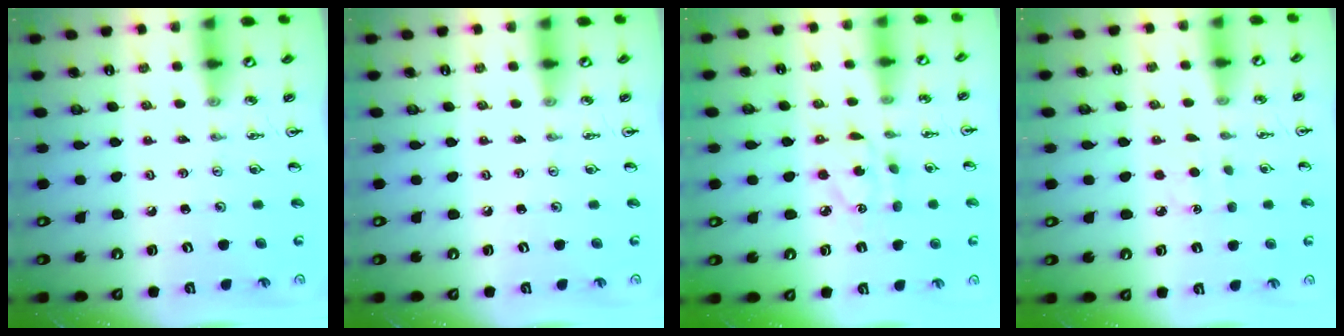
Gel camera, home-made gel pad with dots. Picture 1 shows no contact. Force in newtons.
{"total": 0.0}
{"total": 6.3, "press": 6.3, "slide": 0.1}
{"total": 3.6, "press": 3.6, "slide": 0.5}